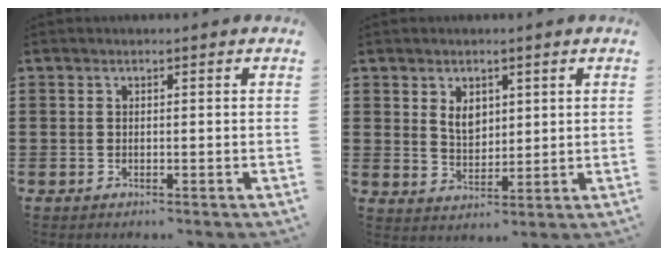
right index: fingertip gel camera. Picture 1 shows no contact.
{"total": 3.7, "force": [1.6, 2.5, 2.1], "torque": [-0.042, 0.006, 0.028]}